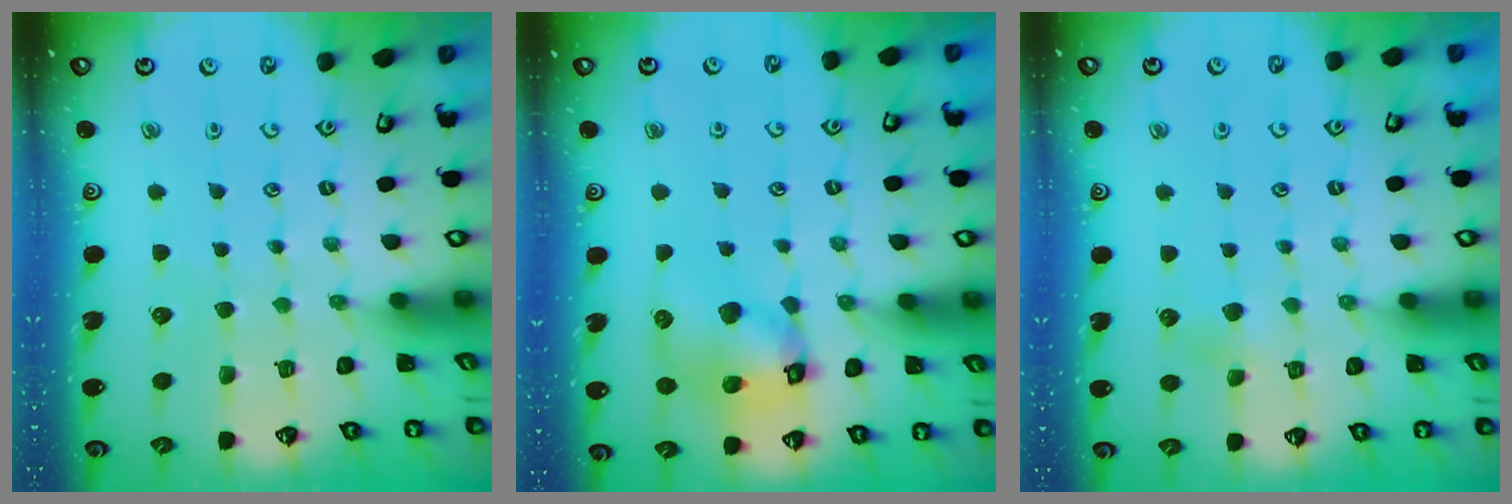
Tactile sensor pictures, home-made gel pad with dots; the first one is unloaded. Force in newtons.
{"total": 12.6, "press": 12.5, "slide": 1.7}
{"total": 2.6, "press": 2.6, "slide": 0.5}